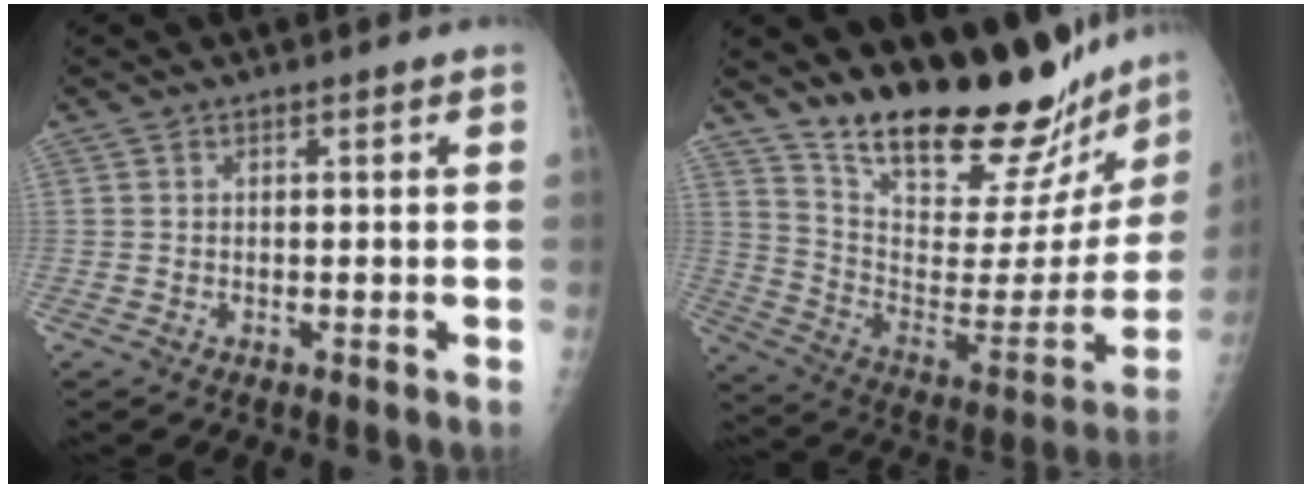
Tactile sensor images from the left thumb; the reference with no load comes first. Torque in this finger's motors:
{"motor_torque": [0.52, 0.33, 0.62, -2.15, 0.08]}